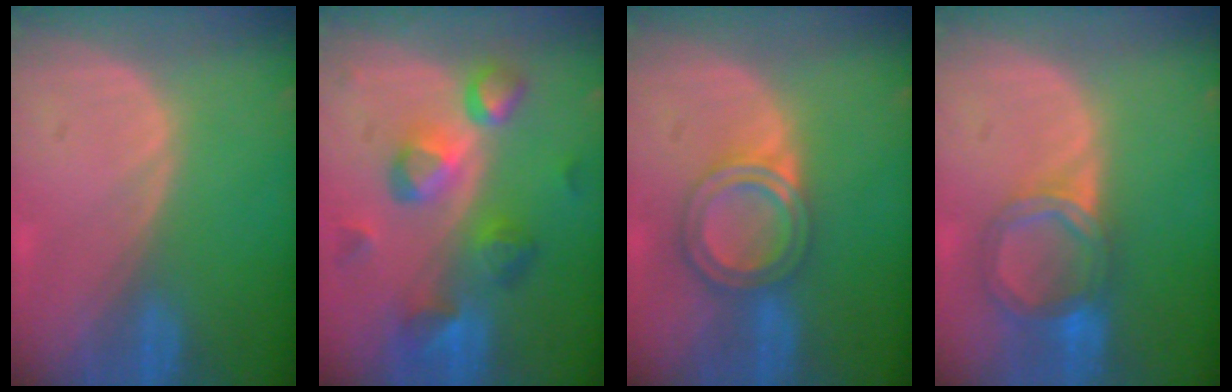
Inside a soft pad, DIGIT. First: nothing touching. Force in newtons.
{"total": 9.4, "press": 8.3, "slide": 4.4}
{"total": 6.2, "press": 5.4, "slide": 2.9}
{"total": 6.4, "press": 5.7, "slide": 2.9}